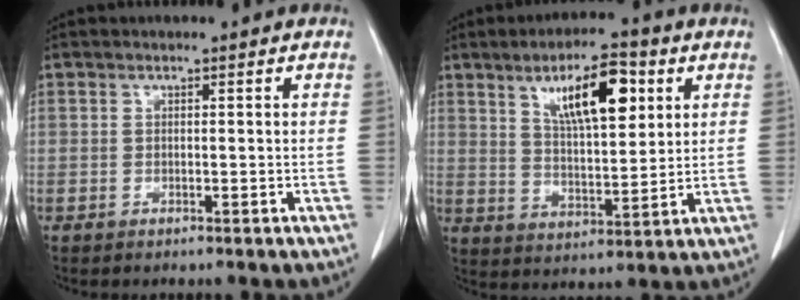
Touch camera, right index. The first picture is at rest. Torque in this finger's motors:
{"motor_torque": [0.39, 0.31, 0.25, 0.08]}